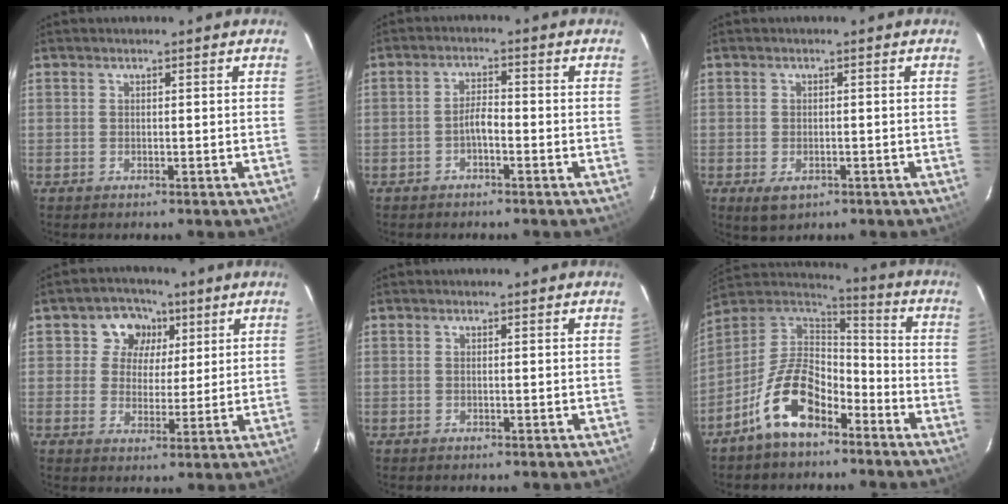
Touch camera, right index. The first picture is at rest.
{"total": 2.5, "force": [-1.6, 0.7, 1.9], "torque": [-0.038, 0.010, -0.028]}
{"total": 4.0, "force": [-1.9, 2.4, 2.5], "torque": [-0.051, -0.011, -0.027]}
{"total": 7.3, "force": [2.6, 6.6, 1.7], "torque": [-0.023, 0.009, 0.037]}
{"total": 0.0}
{"total": 14.6, "force": [-8.6, 7.3, 9.3], "torque": [-0.188, 0.023, -0.157]}